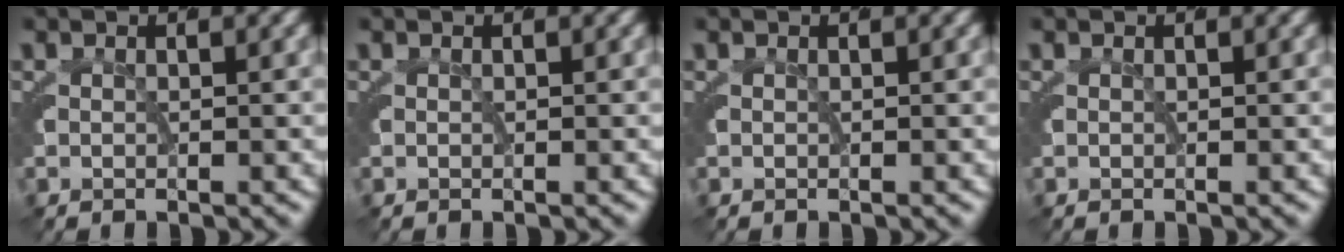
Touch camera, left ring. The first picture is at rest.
{"total": 0.0}
{"total": 0.0}
{"total": 0.0}